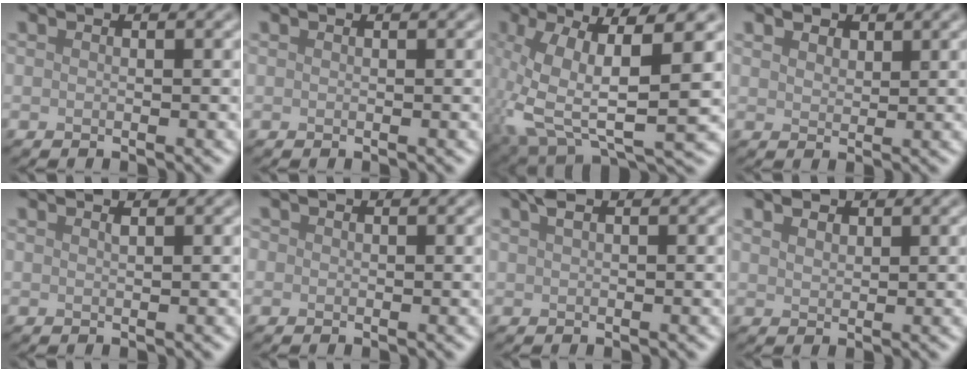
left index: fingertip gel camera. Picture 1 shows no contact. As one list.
[{"total": 0.0}, {"total": 10.0, "force": [0.2, 3.6, 9.3], "torque": [-0.192, -0.012, 0.005]}, {"total": 1.8, "force": [1.4, 0.9, 0.6], "torque": [-0.013, -0.001, 0.023]}, {"total": 0.5, "force": [0.4, 0.1, 0.4], "torque": [-0.004, 0.000, 0.007]}, {"total": 0.6, "force": [0.1, 0.5, 0.2], "torque": [0.000, -0.002, 0.000]}, {"total": 1.3, "force": [0.8, 0.3, 1.0], "torque": [-0.020, 0.008, 0.013]}, {"total": 1.2, "force": [1.0, 0.6, 0.5], "torque": [-0.012, 0.001, 0.022]}]